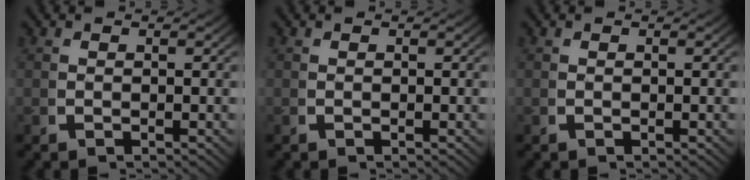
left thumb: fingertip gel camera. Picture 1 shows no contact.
{"total": 0.0}
{"total": 0.0}